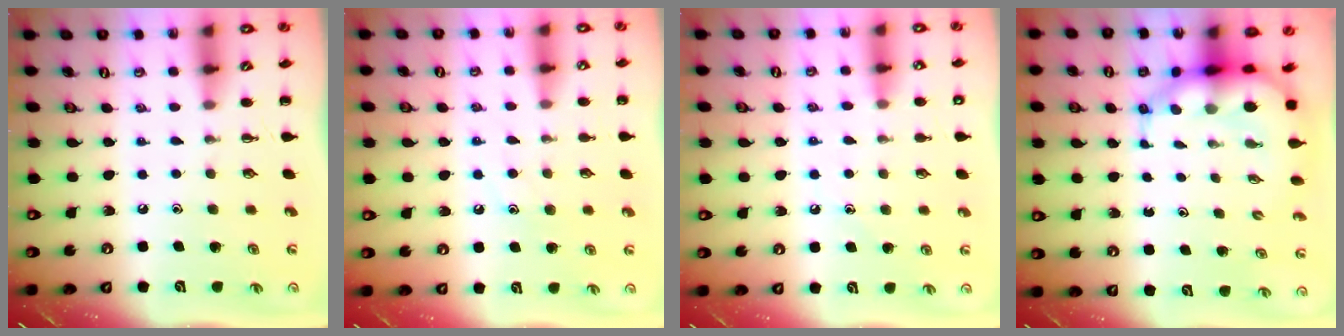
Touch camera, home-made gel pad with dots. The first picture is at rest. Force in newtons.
{"total": 7.4, "press": 7.3, "slide": 1.3}
{"total": 9.6, "press": 9.3, "slide": 2.5}
{"total": 8.7, "press": 8.3, "slide": 2.5}